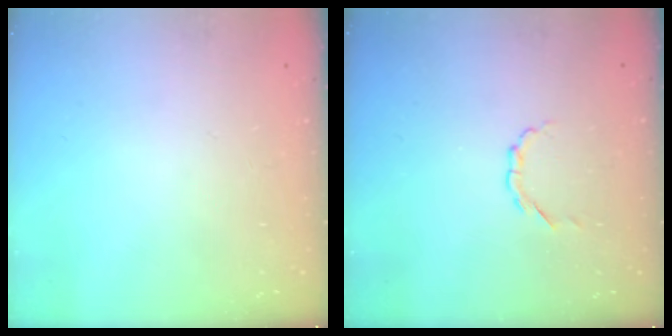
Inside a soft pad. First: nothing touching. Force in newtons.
{"total": 2.9, "press": 2.7, "slide": 1.1}